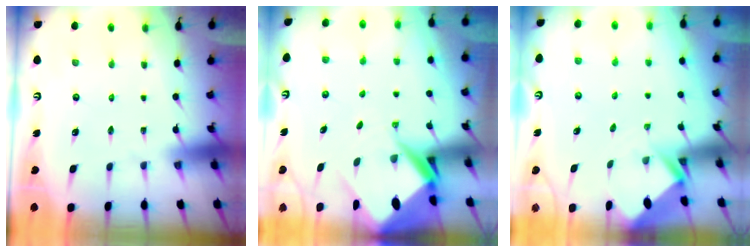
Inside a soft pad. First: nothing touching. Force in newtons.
{"total": 9.5, "press": 9.5, "slide": 1.1}
{"total": 2.7, "press": 2.7, "slide": 0.2}